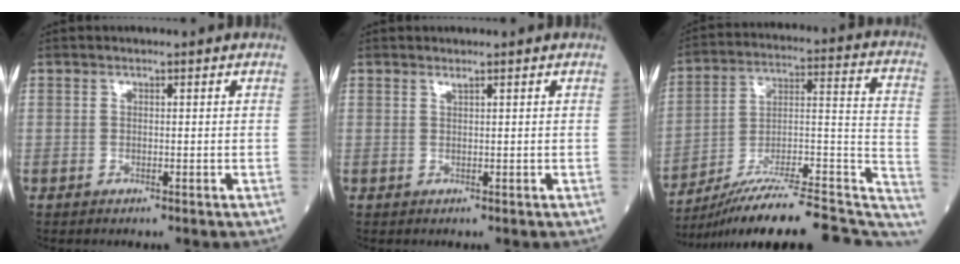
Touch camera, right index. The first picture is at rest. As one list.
[{"total": 0.5, "force": [0.4, -0.1, 0.2], "torque": [-0.014, -0.005, 0.015]}, {"total": 25.3, "force": [-20.3, 4.1, 14.5], "torque": [-0.166, 0.023, -0.302]}]